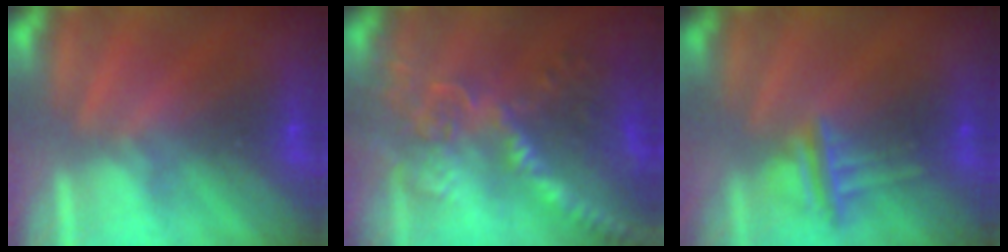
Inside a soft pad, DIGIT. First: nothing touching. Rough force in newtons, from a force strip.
{"total": 6.0}
{"total": 2.8}